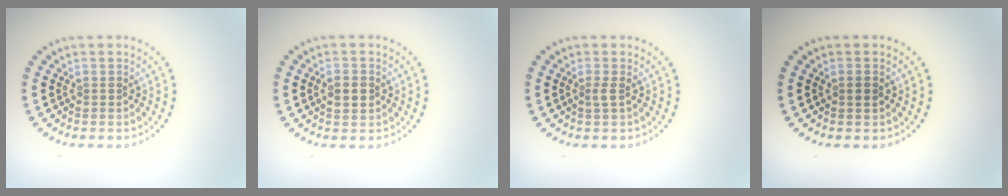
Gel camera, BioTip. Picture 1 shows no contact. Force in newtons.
{"total": 2.5, "press": 2.5, "slide": 0.1}
{"total": 0.9, "press": 0.6, "slide": 0.6}
{"total": 0.9, "press": 0.8, "slide": 0.3}